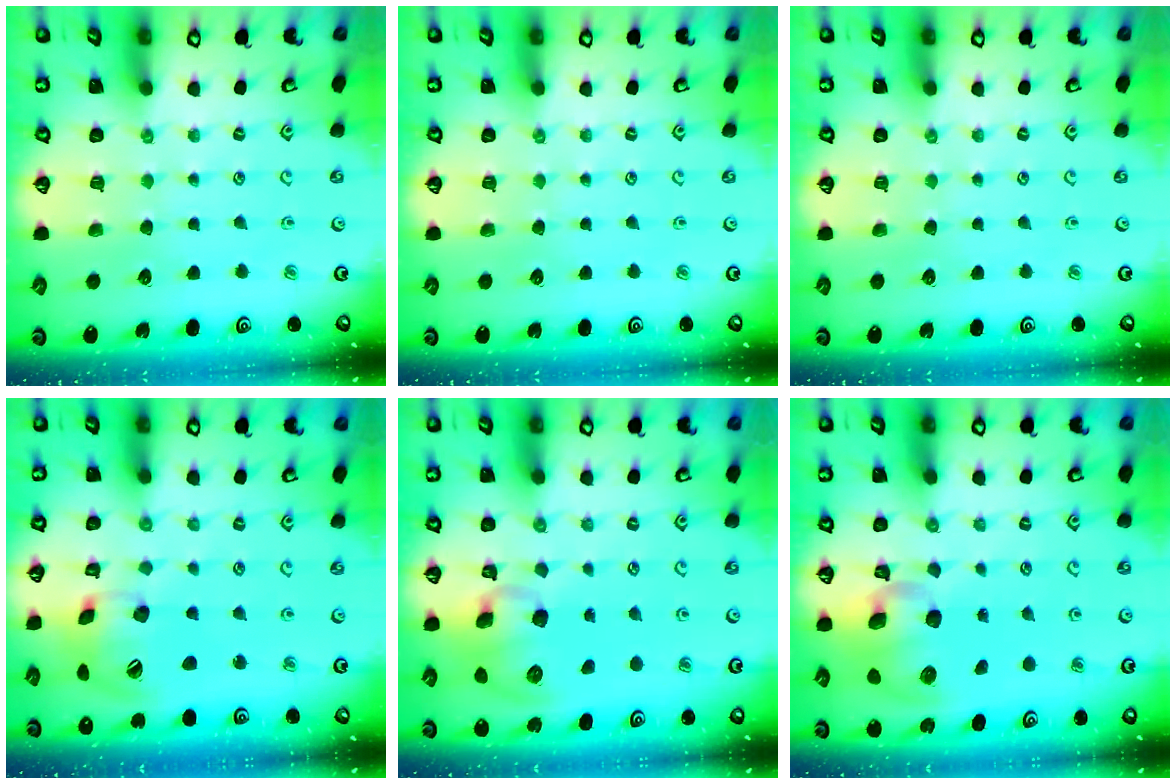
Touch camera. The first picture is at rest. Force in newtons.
{"total": 0.0}
{"total": 0.0}
{"total": 15.8, "press": 15.6, "slide": 2.4}
{"total": 12.3, "press": 12.2, "slide": 1.5}
{"total": 13.3, "press": 13.1, "slide": 2.3}